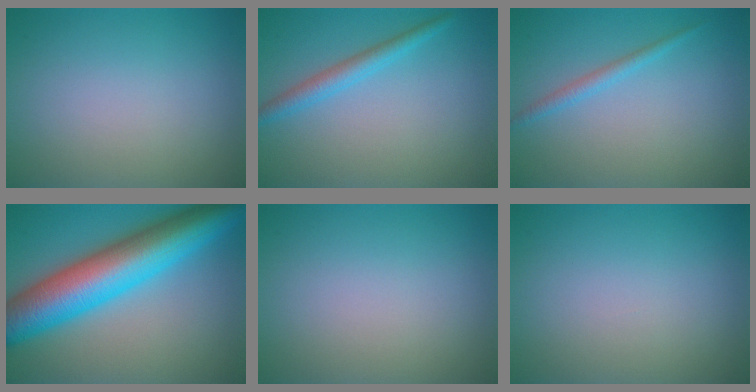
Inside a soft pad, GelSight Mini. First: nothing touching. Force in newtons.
{"total": 2.3, "press": 2.3, "slide": 0.1}
{"total": 1.3, "press": 1.3, "slide": 0.1}
{"total": 12.1, "press": 12.1, "slide": 0.2}
{"total": 0.0}
{"total": 0.0}